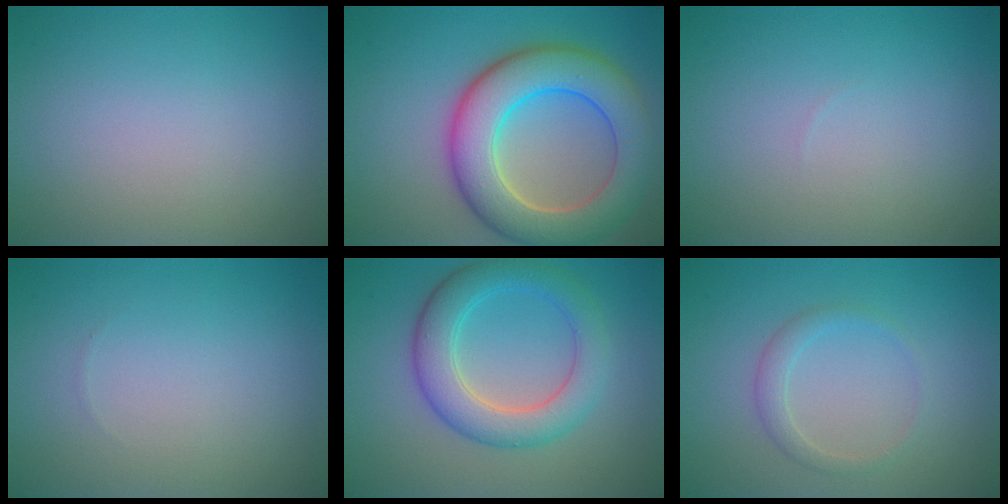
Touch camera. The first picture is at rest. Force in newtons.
{"total": 9.3, "press": 9.3, "slide": 0.5}
{"total": 0.0}
{"total": 0.0}
{"total": 4.4, "press": 4.4, "slide": 0.0}
{"total": 1.6, "press": 1.6, "slide": 0.1}